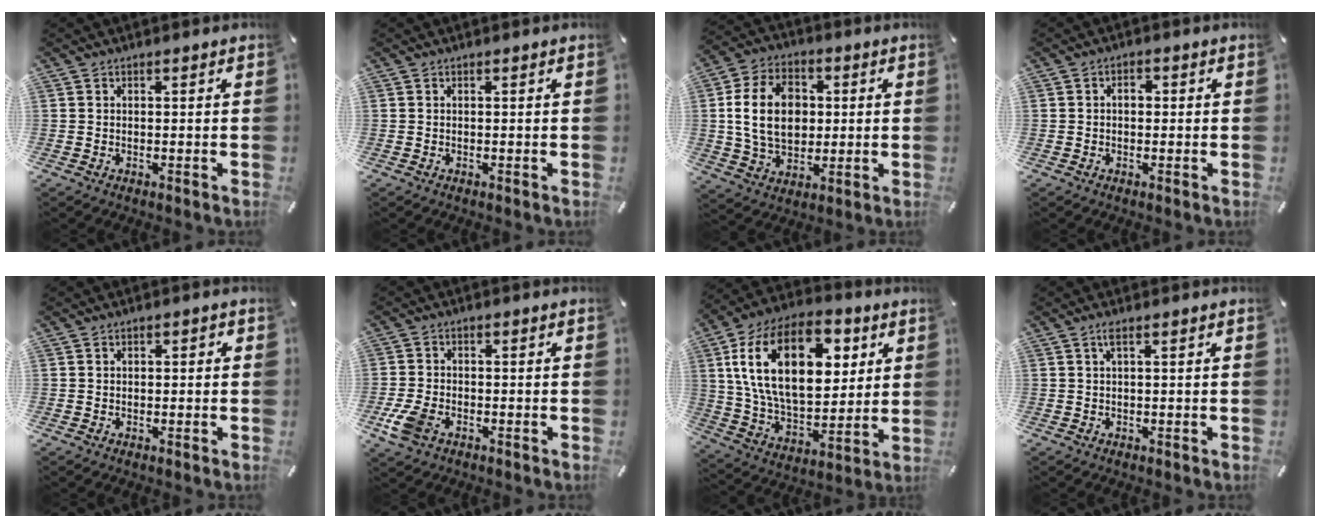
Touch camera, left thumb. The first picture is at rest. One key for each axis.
{"total": 0.0}
{"total": 14.9, "fx": 1.4, "fy": 11.2, "fz": 9.6, "tx": -0.198, "ty": 0.016, "tz": 0.025}
{"total": 2.1, "fx": 0.0, "fy": 1.5, "fz": 1.5, "tx": -0.021, "ty": 0.005, "tz": -0.004}
{"total": 0.8, "fx": -0.1, "fy": 0.7, "fz": 0.4, "tx": -0.008, "ty": 0.006, "tz": -0.005}
{"total": 6.1, "fx": -2.7, "fy": 3.9, "fz": 4.0, "tx": -0.099, "ty": 0.004, "tz": -0.053}
{"total": 25.0, "fx": 8.3, "fy": 15.4, "fz": 17.8, "tx": -0.340, "ty": -0.019, "tz": 0.136}
{"total": 1.7, "fx": 0.6, "fy": 0.2, "fz": 1.6, "tx": -0.034, "ty": 0.001, "tz": 0.009}